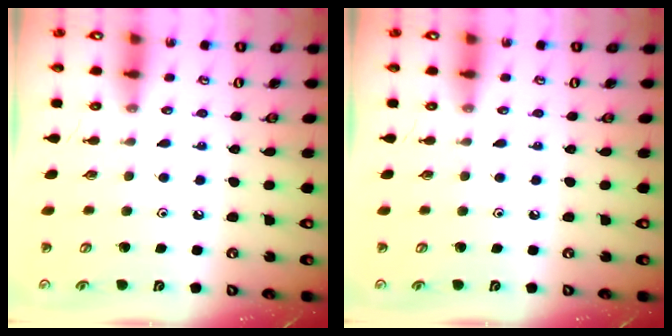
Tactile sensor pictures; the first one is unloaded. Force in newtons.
{"total": 0.0}